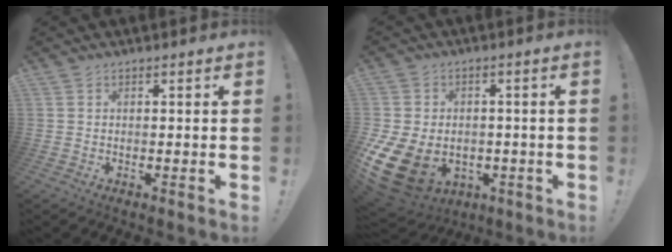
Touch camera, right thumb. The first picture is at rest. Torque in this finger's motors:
{"motor_torque": [2.22, 2.78, 1.45, -1.34, 0.67]}